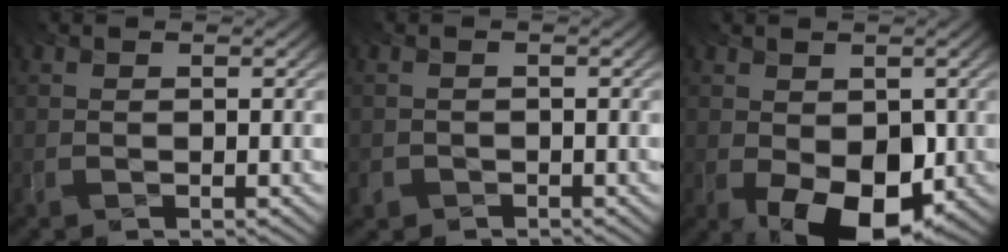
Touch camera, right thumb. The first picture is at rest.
{"total": 1.1, "force": [-0.8, 0.8, -0.3], "torque": [-0.004, 0.000, -0.009]}
{"total": 9.0, "force": [-2.7, 5.3, 6.9], "torque": [-0.123, -0.019, -0.039]}